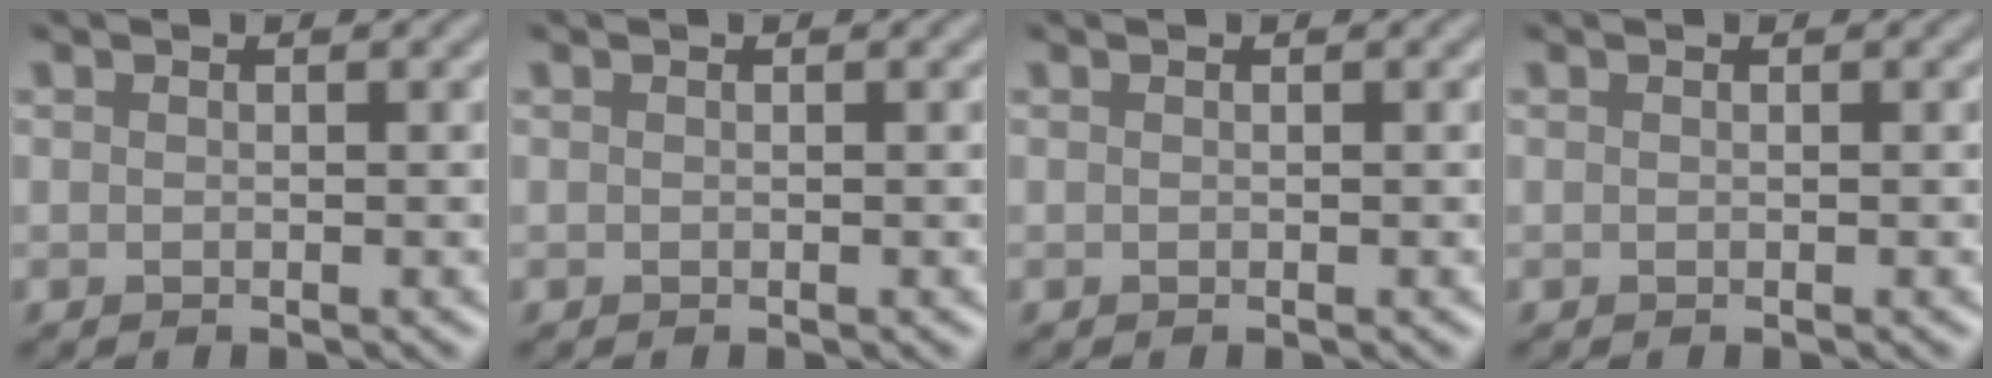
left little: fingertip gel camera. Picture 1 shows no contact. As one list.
[{"total": 0.0}, {"total": 0.0}, {"total": 0.0}]